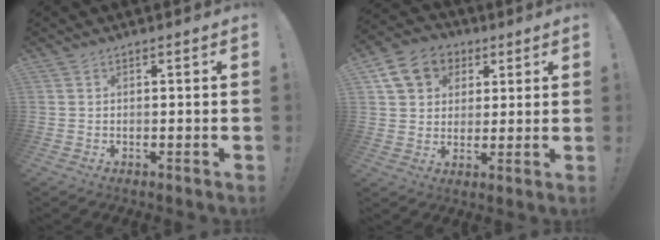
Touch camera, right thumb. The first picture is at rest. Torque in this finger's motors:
{"motor_torque": [-0.32, 0.81, 0.30, -0.19, 0.25]}